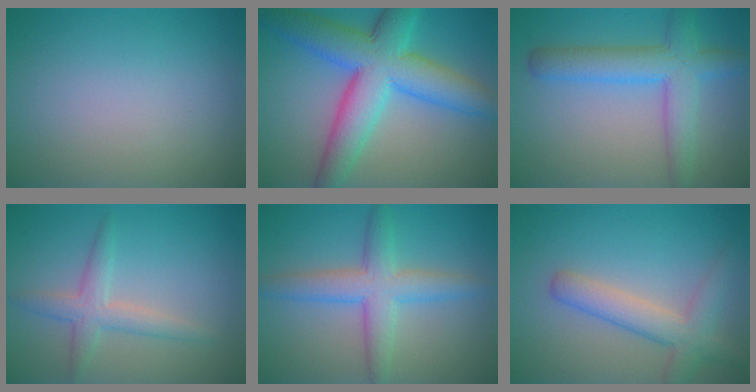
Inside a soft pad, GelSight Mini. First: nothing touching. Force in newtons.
{"total": 9.7, "press": 9.7, "slide": 0.2}
{"total": 5.5, "press": 5.5, "slide": 0.2}
{"total": 2.8, "press": 2.8, "slide": 0.0}
{"total": 4.8, "press": 4.8, "slide": 0.1}
{"total": 4.2, "press": 4.2, "slide": 0.1}